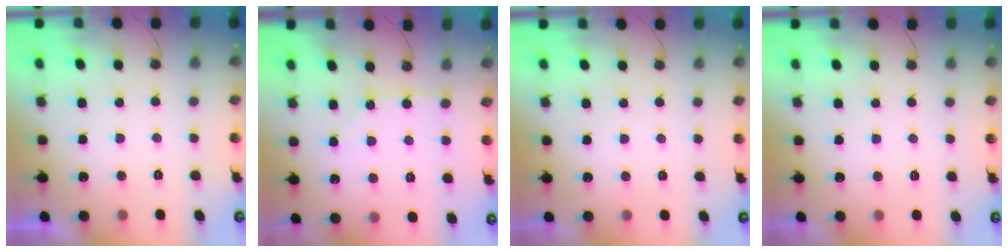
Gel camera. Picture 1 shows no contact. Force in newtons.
{"total": 1.2, "press": 1.2, "slide": 0.2}
{"total": 0.0}
{"total": 0.0}